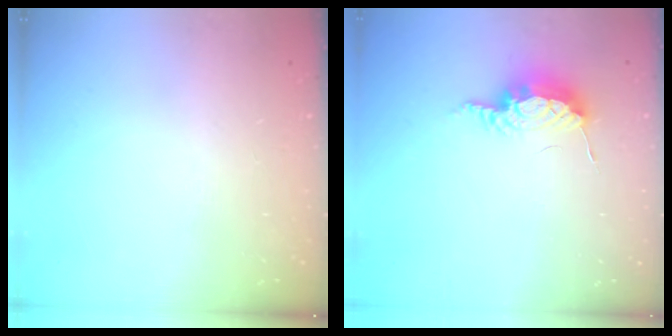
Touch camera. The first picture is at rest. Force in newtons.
{"total": 8.6, "press": 8.5, "slide": 0.7}